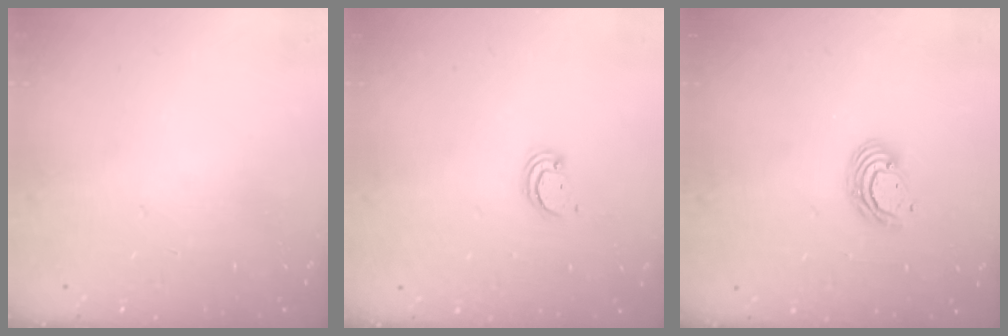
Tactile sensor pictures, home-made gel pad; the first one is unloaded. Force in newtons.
{"total": 2.4, "press": 2.4, "slide": 0.2}
{"total": 5.6, "press": 5.6, "slide": 0.2}